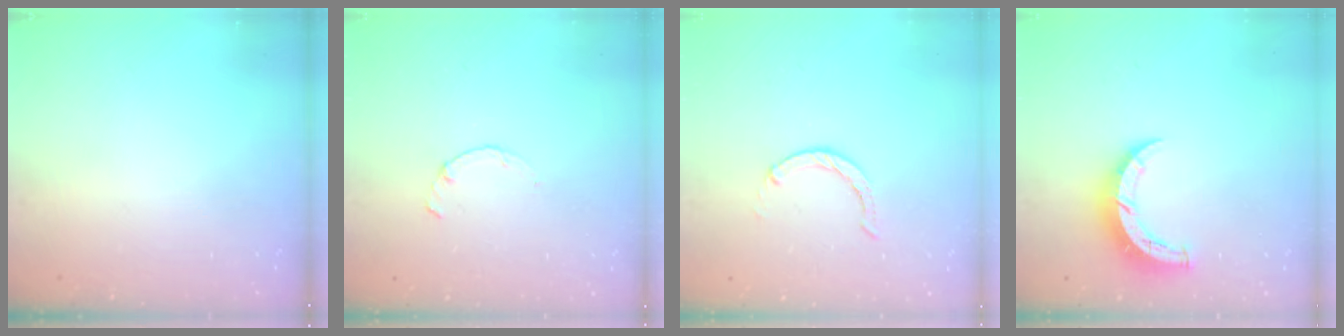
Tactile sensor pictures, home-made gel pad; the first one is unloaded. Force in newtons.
{"total": 0.9, "press": 0.8, "slide": 0.3}
{"total": 0.0}
{"total": 9.0, "press": 9.0, "slide": 0.7}